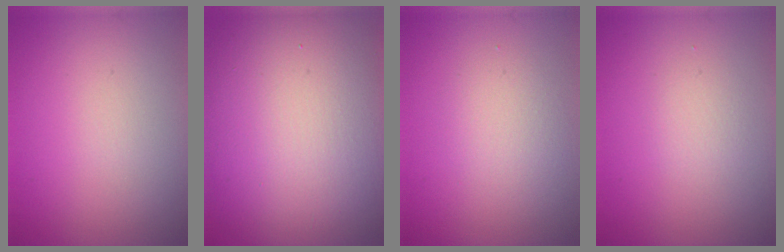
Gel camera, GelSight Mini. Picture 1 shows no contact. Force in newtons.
{"total": 18.1, "press": 18.1, "slide": 1.0}
{"total": 2.1, "press": 2.1, "slide": 0.0}
{"total": 1.2, "press": 1.2, "slide": 0.0}